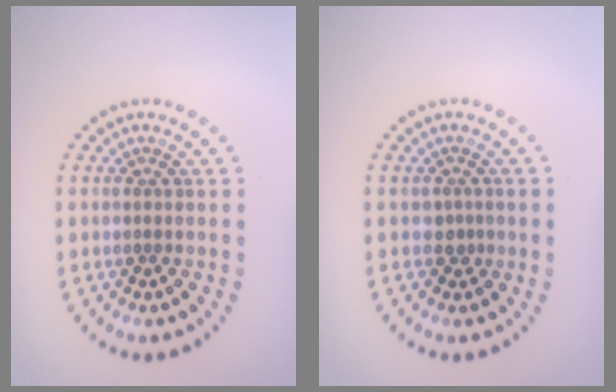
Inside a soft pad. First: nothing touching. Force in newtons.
{"total": 1.0, "press": 0.8, "slide": 0.7}